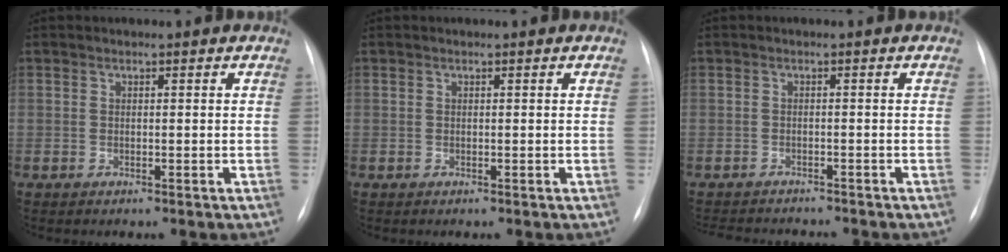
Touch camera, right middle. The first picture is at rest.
{"total": 0.0}
{"total": 7.8, "force": [-7.4, 1.3, 2.0], "torque": [-0.026, -0.001, -0.101]}